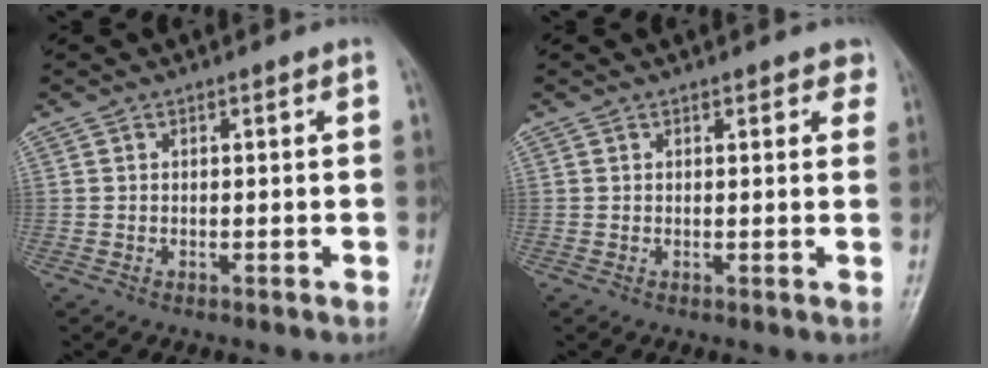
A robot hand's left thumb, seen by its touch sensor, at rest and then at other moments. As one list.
[{"total": 2.9, "force": [2.0, 1.4, 1.7], "torque": [0.002, -0.004, 0.019]}]